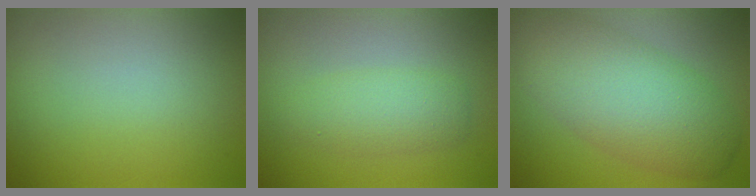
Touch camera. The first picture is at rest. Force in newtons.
{"total": 2.9, "press": 2.9, "slide": 0.1}
{"total": 8.7, "press": 8.6, "slide": 0.3}